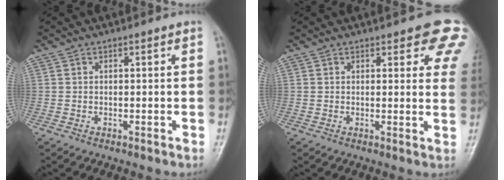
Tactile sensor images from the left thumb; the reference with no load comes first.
{"total": 9.1, "force": [5.8, 3.6, 6.1], "torque": [-0.026, -0.022, 0.053]}